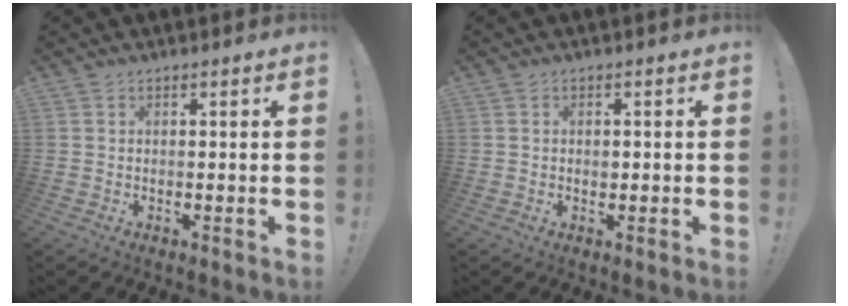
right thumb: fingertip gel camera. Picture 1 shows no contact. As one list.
[{"total": 1.1, "force": [-0.3, 0.8, 0.6], "torque": [-0.004, 0.001, -0.007]}]